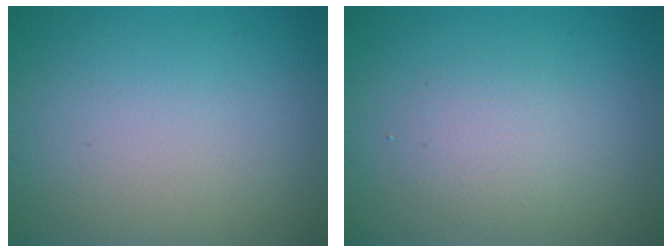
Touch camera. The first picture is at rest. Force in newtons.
{"total": 1.9, "press": 1.9, "slide": 0.1}